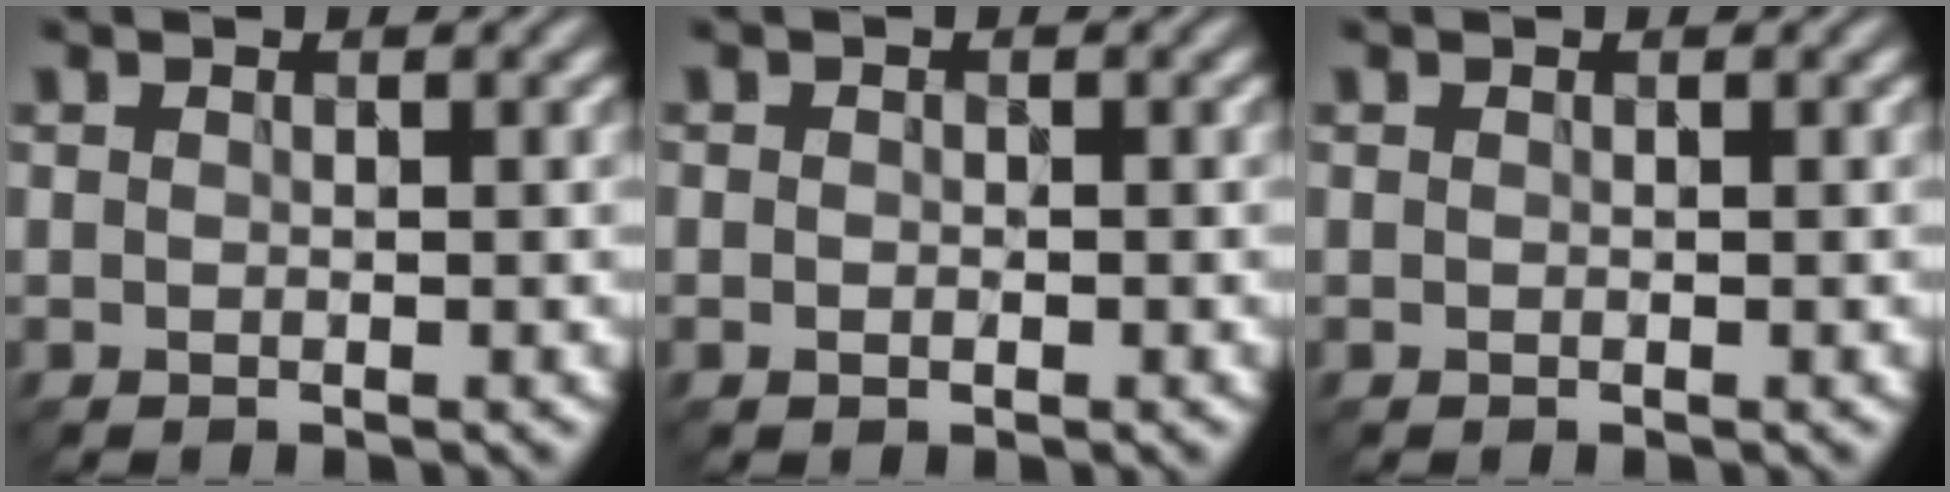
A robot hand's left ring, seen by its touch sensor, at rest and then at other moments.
{"total": 0.7, "force": [-0.2, 0.6, 0.4], "torque": [-0.004, -0.002, -0.002]}
{"total": 0.0}